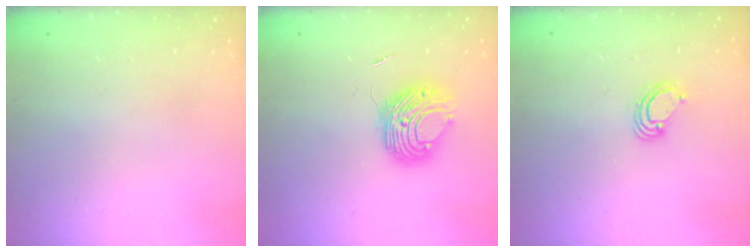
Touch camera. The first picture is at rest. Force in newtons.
{"total": 8.8, "press": 8.8, "slide": 0.3}
{"total": 3.9, "press": 3.9, "slide": 0.1}